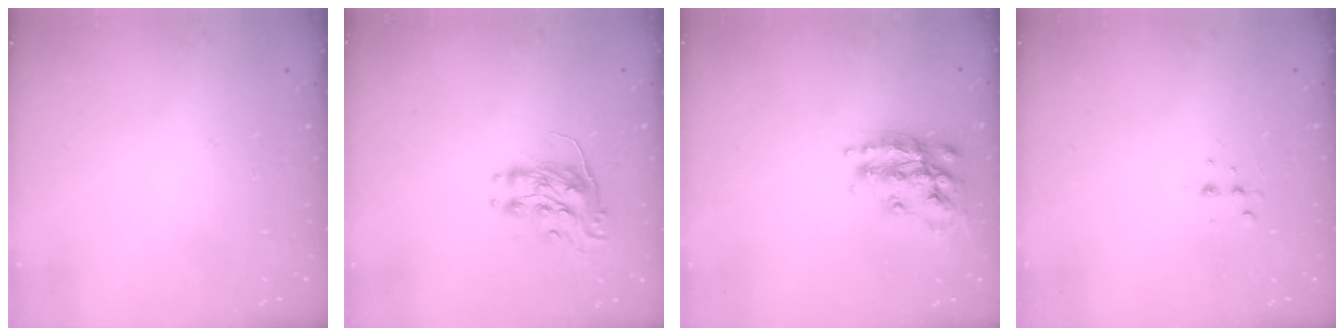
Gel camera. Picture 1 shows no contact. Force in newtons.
{"total": 8.2, "press": 8.2, "slide": 0.1}
{"total": 17.2, "press": 17.2, "slide": 1.2}
{"total": 3.5, "press": 3.4, "slide": 0.5}